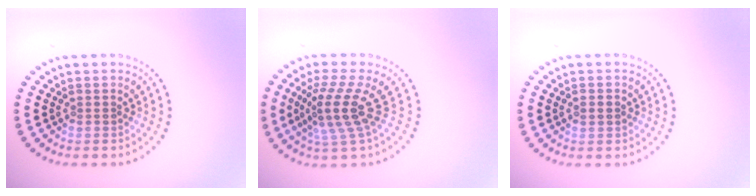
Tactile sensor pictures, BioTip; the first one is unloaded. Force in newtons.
{"total": 3.9, "press": 2.8, "slide": 2.7}
{"total": 1.3, "press": 1.3, "slide": 0.2}